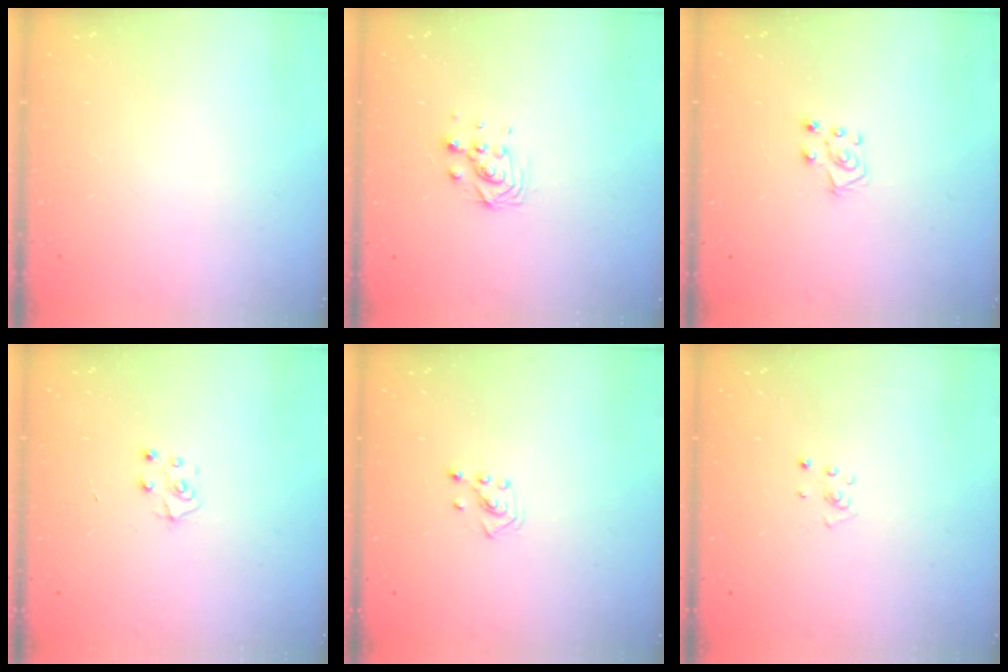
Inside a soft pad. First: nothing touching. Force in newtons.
{"total": 5.3, "press": 5.2, "slide": 0.2}
{"total": 6.8, "press": 6.8, "slide": 0.4}
{"total": 5.7, "press": 5.7, "slide": 0.5}
{"total": 2.6, "press": 2.5, "slide": 0.6}
{"total": 2.2, "press": 2.2, "slide": 0.2}